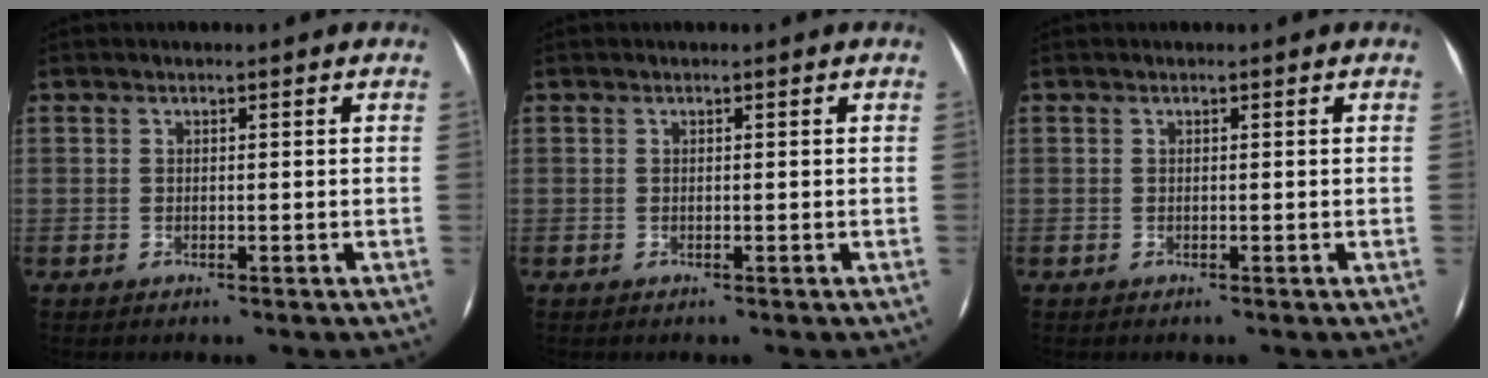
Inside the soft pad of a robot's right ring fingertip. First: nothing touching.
{"total": 0.0}
{"total": 0.0}